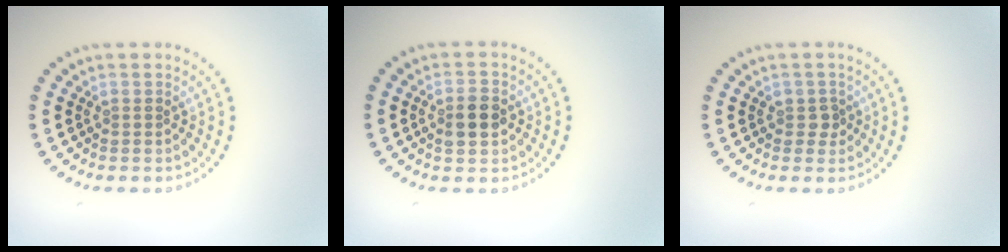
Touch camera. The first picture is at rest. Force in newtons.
{"total": 2.8, "press": 2.8, "slide": 0.0}
{"total": 1.0, "press": 0.9, "slide": 0.4}